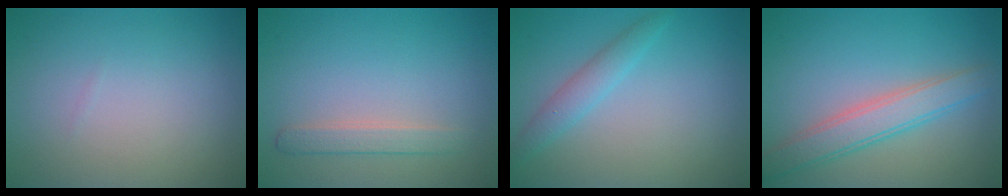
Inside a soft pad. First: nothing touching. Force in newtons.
{"total": 1.8, "press": 1.8, "slide": 0.1}
{"total": 2.1, "press": 2.1, "slide": 0.1}
{"total": 3.8, "press": 3.8, "slide": 0.2}